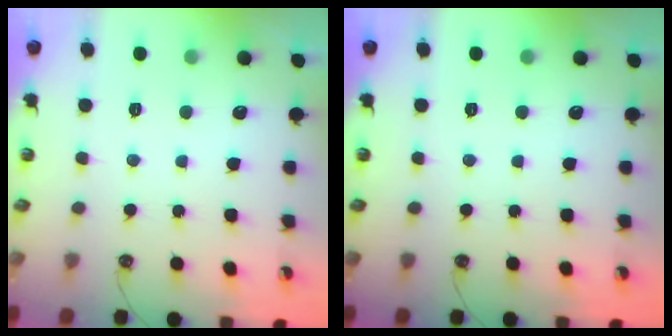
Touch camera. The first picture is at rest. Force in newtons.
{"total": 0.0}